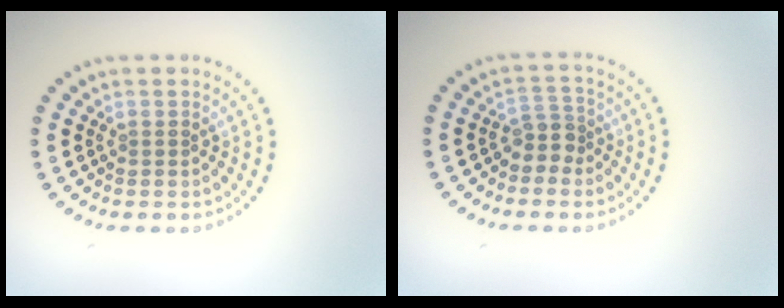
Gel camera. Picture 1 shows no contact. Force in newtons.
{"total": 2.1, "press": 1.7, "slide": 1.3}